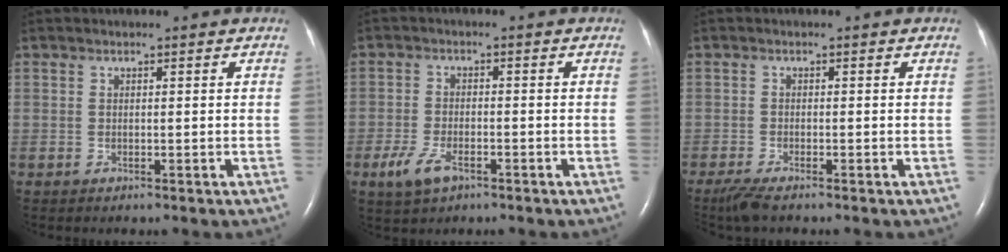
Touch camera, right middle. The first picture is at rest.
{"total": 5.0, "force": [-2.8, 2.2, 3.5], "torque": [-0.081, -0.006, -0.050]}
{"total": 3.2, "force": [-2.5, 0.3, 2.0], "torque": [-0.047, -0.011, -0.047]}